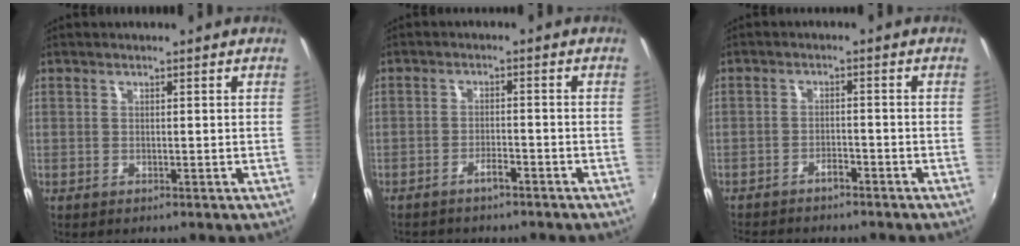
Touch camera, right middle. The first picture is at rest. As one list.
[{"total": 2.7, "force": [-2.3, 0.6, 1.3], "torque": [-0.037, 0.004, -0.039]}, {"total": 5.5, "force": [-5.0, 1.3, 2.0], "torque": [-0.056, -0.005, -0.079]}]